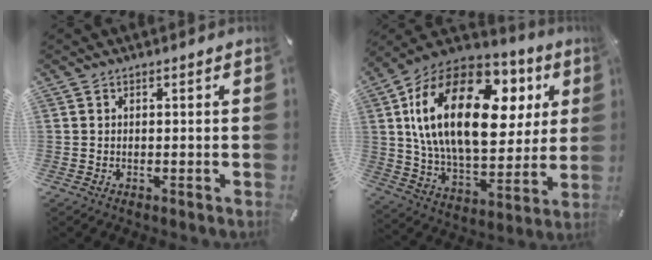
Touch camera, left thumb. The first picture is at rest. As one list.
[{"total": 26.9, "force": [8.1, 15.0, 20.8], "torque": [-0.399, -0.022, 0.137]}]